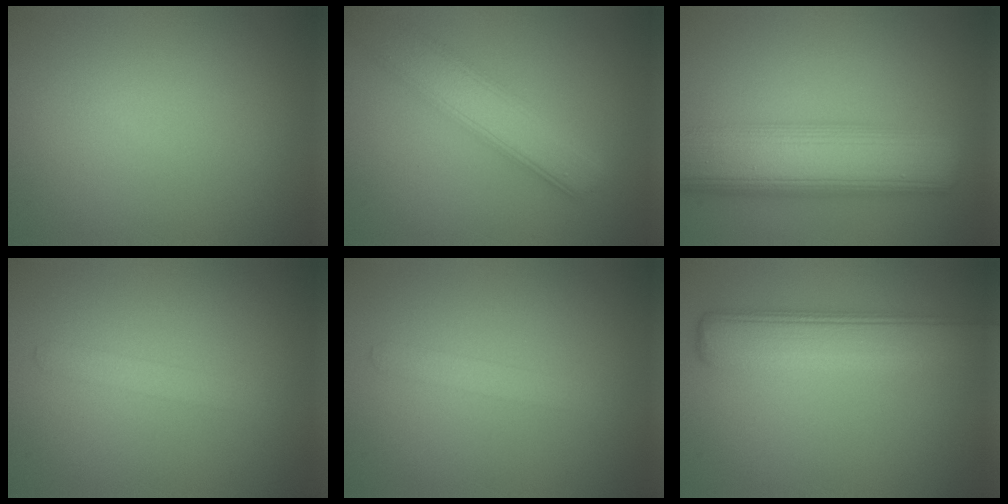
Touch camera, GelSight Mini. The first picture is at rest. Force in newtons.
{"total": 5.5, "press": 5.5, "slide": 0.2}
{"total": 10.1, "press": 10.0, "slide": 0.4}
{"total": 1.2, "press": 1.2, "slide": 0.1}
{"total": 1.2, "press": 1.2, "slide": 0.1}
{"total": 5.8, "press": 5.8, "slide": 0.5}